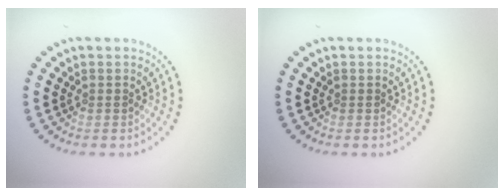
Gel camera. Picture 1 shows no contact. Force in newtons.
{"total": 0.0}